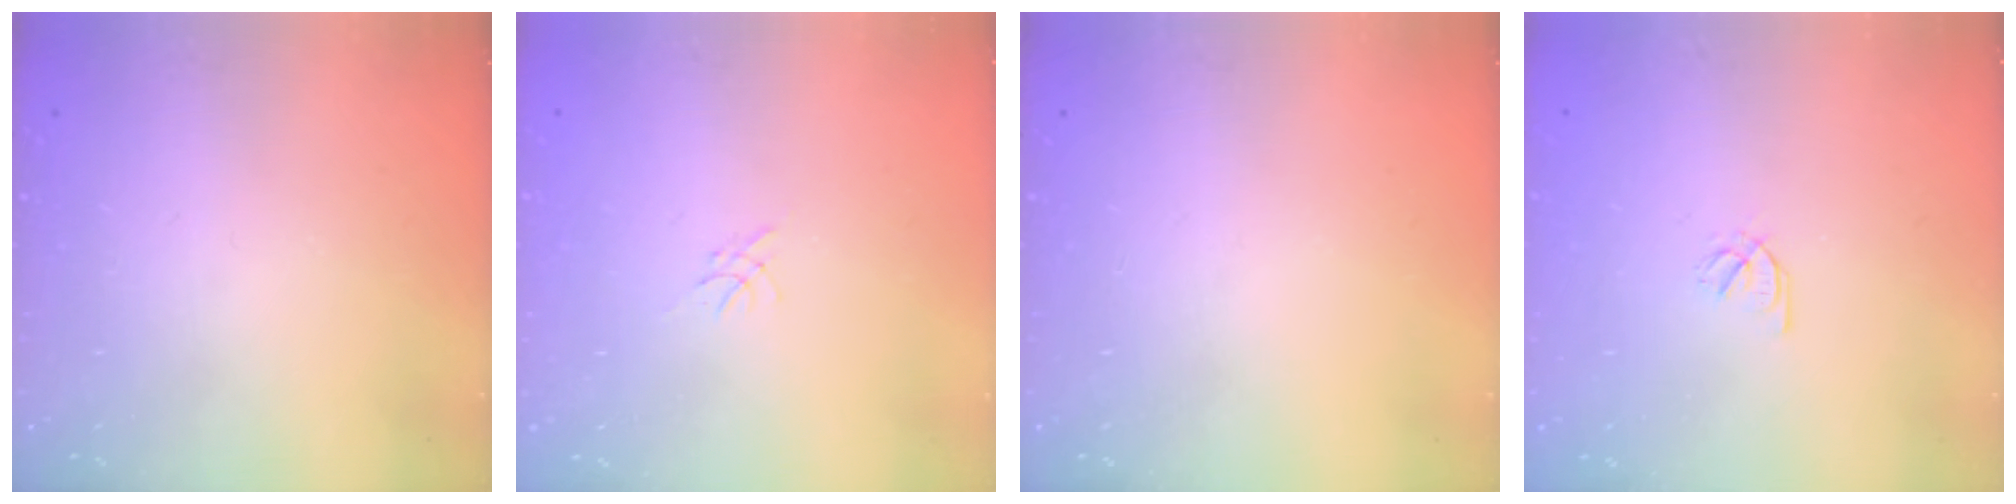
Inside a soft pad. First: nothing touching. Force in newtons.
{"total": 0.0}
{"total": 0.0}
{"total": 2.1, "press": 1.9, "slide": 0.8}